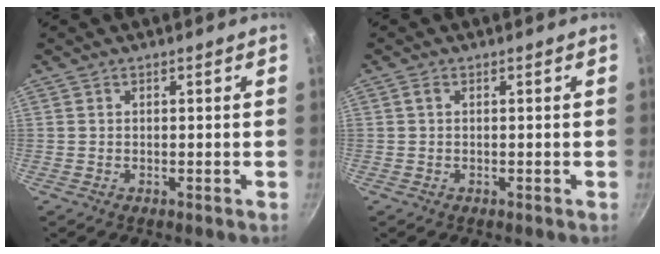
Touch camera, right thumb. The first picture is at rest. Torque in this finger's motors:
{"motor_torque": [0.64, 0.61, 0.68, 0.23, -0.01]}